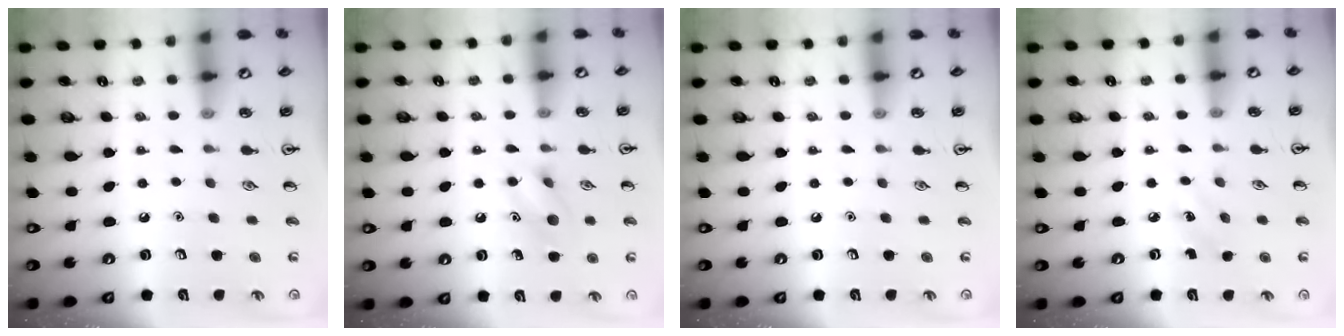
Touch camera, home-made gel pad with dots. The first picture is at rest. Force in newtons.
{"total": 8.5, "press": 8.4, "slide": 1.4}
{"total": 0.0}
{"total": 1.9, "press": 1.7, "slide": 0.7}